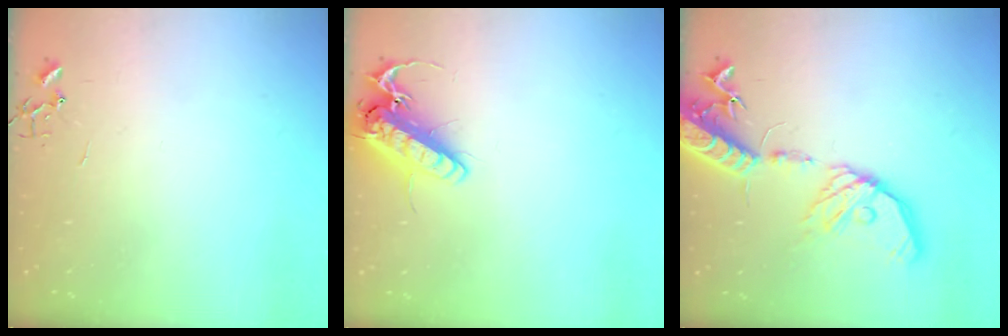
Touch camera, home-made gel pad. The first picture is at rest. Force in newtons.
{"total": 14.6, "press": 14.4, "slide": 2.6}
{"total": 20.1, "press": 19.7, "slide": 3.7}